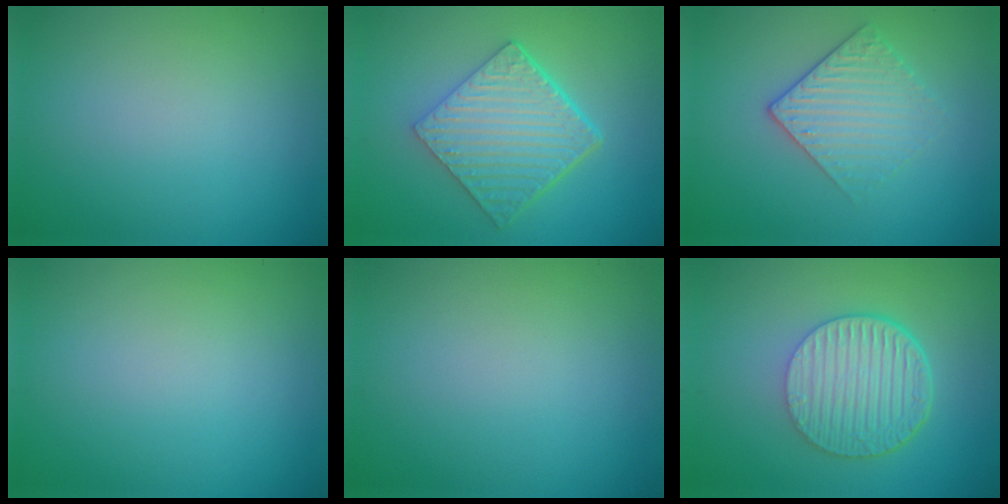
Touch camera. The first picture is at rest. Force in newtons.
{"total": 6.5, "press": 4.5, "slide": 4.7}
{"total": 2.9, "press": 2.6, "slide": 1.2}
{"total": 0.0}
{"total": 0.0}
{"total": 6.4, "press": 4.4, "slide": 4.7}